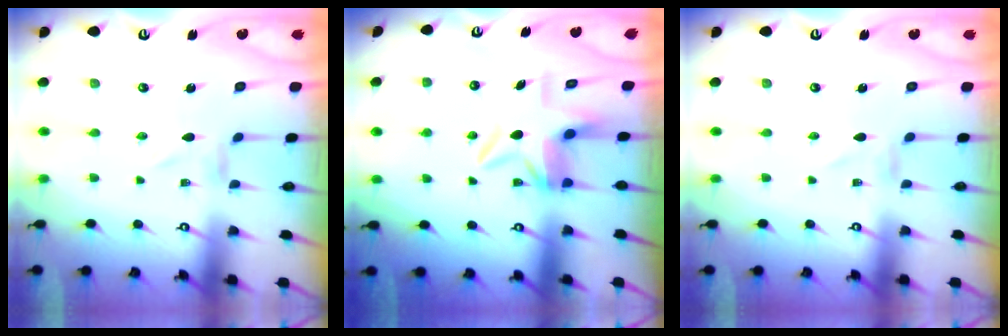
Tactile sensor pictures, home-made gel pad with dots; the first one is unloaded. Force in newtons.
{"total": 6.6, "press": 6.2, "slide": 2.3}
{"total": 1.1, "press": 1.1, "slide": 0.2}